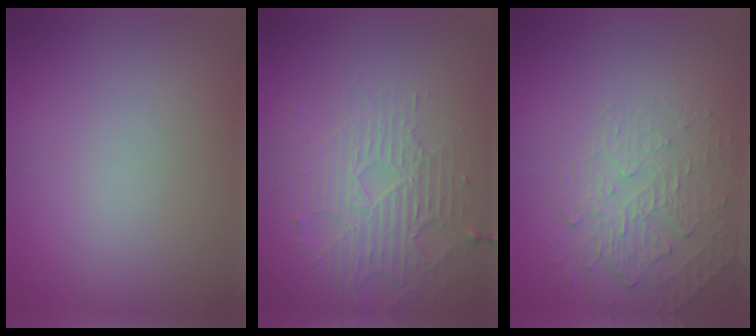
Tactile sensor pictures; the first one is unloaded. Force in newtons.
{"total": 5.0, "press": 3.2, "slide": 3.8}
{"total": 2.2, "press": 1.4, "slide": 1.7}